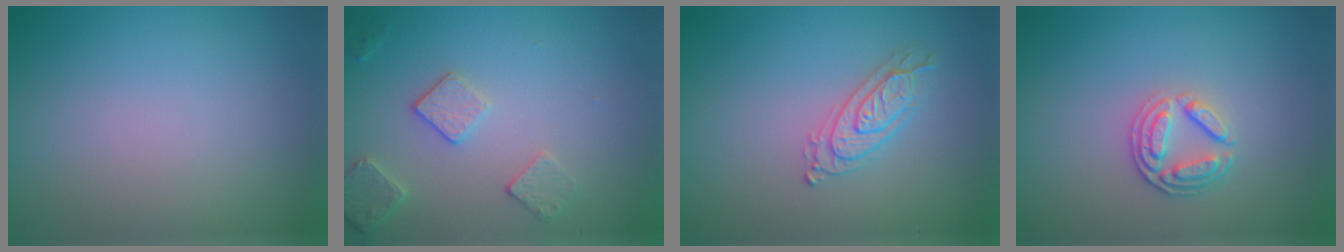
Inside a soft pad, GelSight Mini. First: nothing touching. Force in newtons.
{"total": 2.7, "press": 2.7, "slide": 0.7}
{"total": 2.2, "press": 2.1, "slide": 0.4}
{"total": 2.9, "press": 2.5, "slide": 1.5}